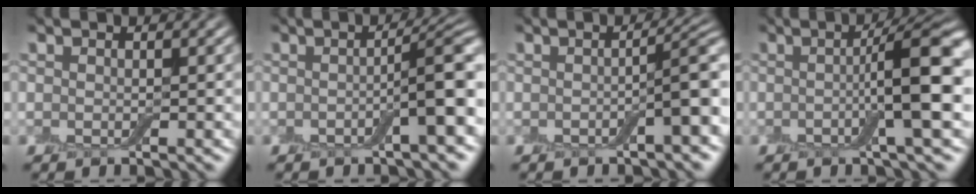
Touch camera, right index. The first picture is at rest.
{"total": 4.3, "force": [-0.9, 0.6, 4.1], "torque": [-0.056, 0.015, -0.019]}
{"total": 3.3, "force": [-0.9, 0.5, 3.2], "torque": [-0.044, 0.014, -0.018]}
{"total": 7.4, "force": [-0.3, 1.3, 7.3], "torque": [-0.101, 0.012, -0.011]}